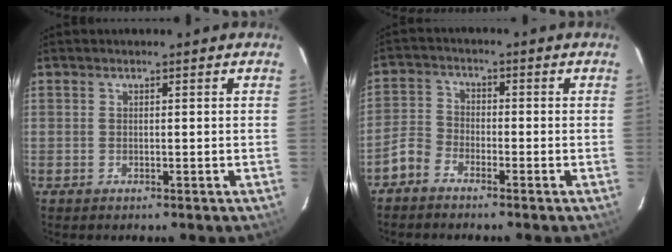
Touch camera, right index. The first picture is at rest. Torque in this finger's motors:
{"motor_torque": [-0.49, -0.45, -0.53, -0.21]}